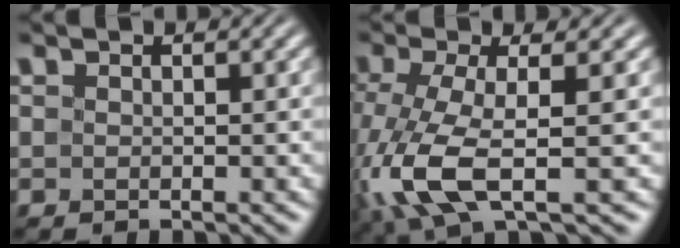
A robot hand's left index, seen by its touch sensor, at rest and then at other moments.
{"total": 7.6, "force": [-2.1, 2.6, 6.8], "torque": [-0.169, -0.010, -0.047]}